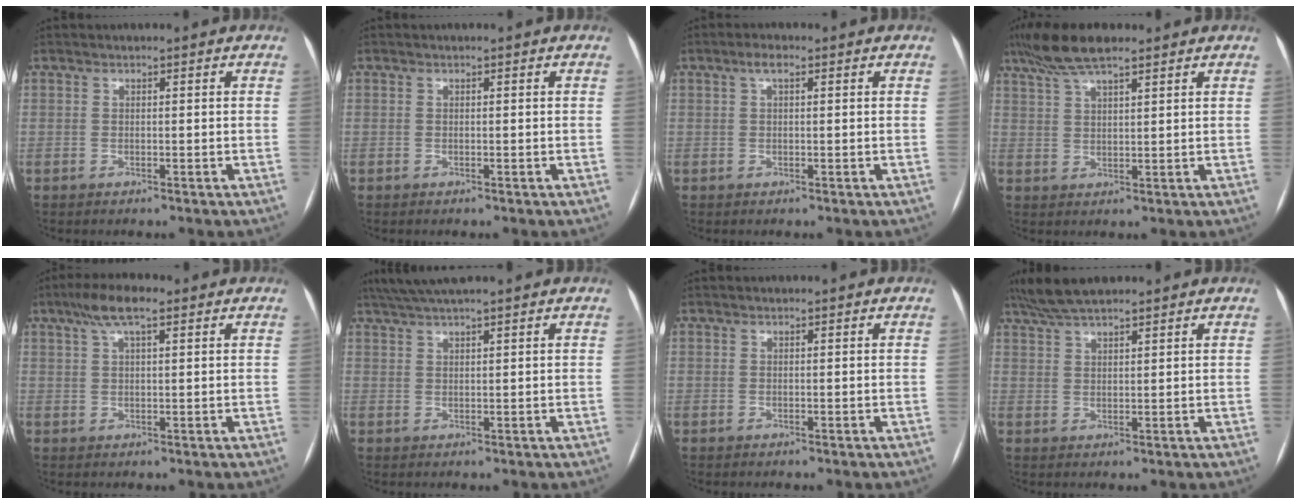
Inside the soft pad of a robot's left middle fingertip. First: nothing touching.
{"total": 0.0}
{"total": 1.8, "force": [0.8, 0.5, 1.5], "torque": [-0.030, 0.012, 0.015]}
{"total": 8.0, "force": [6.1, 1.4, 5.0], "torque": [-0.101, 0.026, 0.111]}
{"total": 5.8, "force": [3.6, 1.3, 4.5], "torque": [-0.091, 0.021, 0.063]}
{"total": 6.7, "force": [5.6, -0.2, 3.7], "torque": [-0.062, 0.040, 0.096]}
{"total": 0.0}
{"total": 7.3, "force": [6.2, 1.2, 3.6], "torque": [-0.067, 0.032, 0.114]}